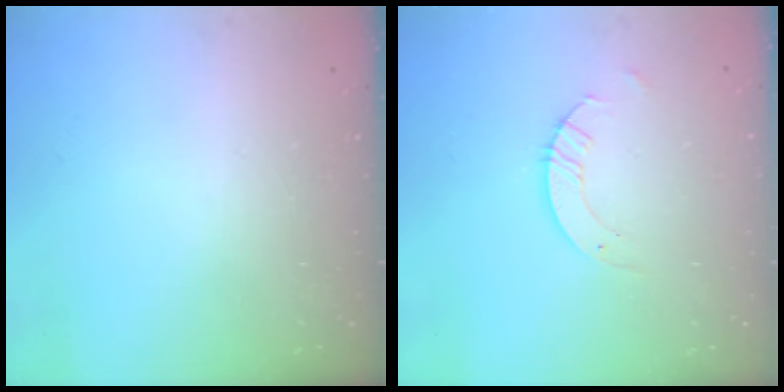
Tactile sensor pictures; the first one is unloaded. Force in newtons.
{"total": 4.0, "press": 4.0, "slide": 0.2}